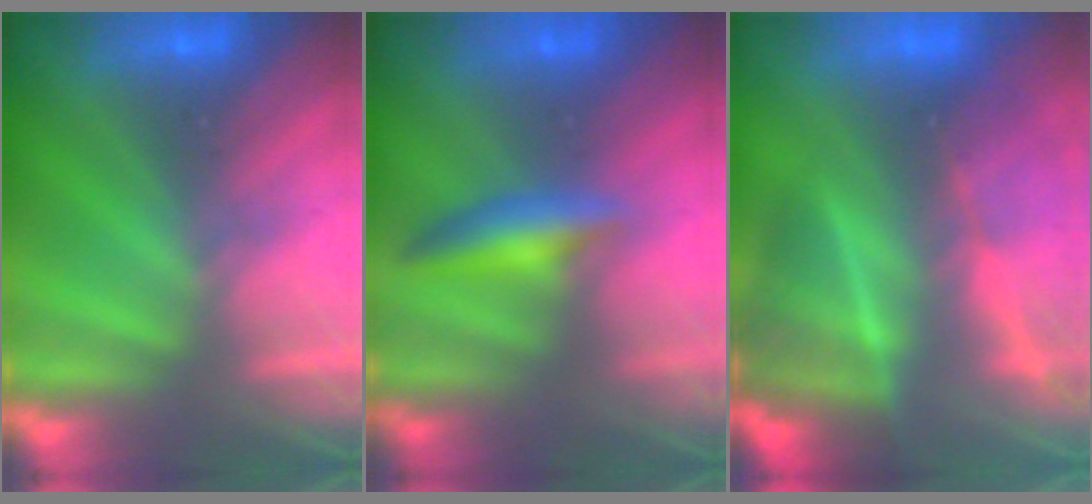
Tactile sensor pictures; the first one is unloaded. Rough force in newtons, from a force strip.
{"total": 2.4}
{"total": 5.7}